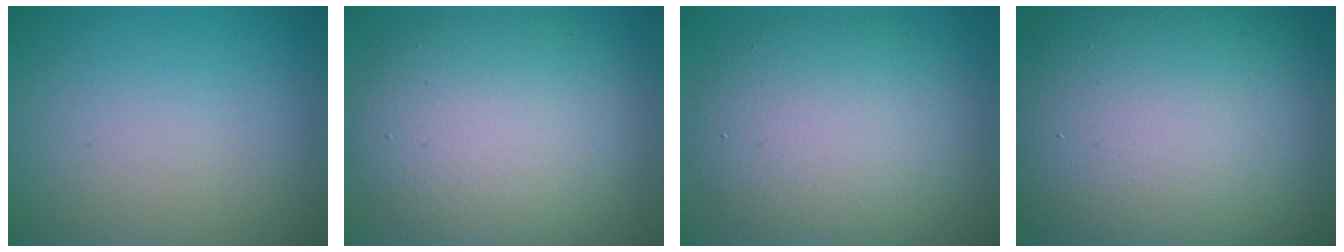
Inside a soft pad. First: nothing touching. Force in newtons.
{"total": 9.9, "press": 9.9, "slide": 1.0}
{"total": 9.1, "press": 9.1, "slide": 0.6}
{"total": 18.2, "press": 18.2, "slide": 1.0}